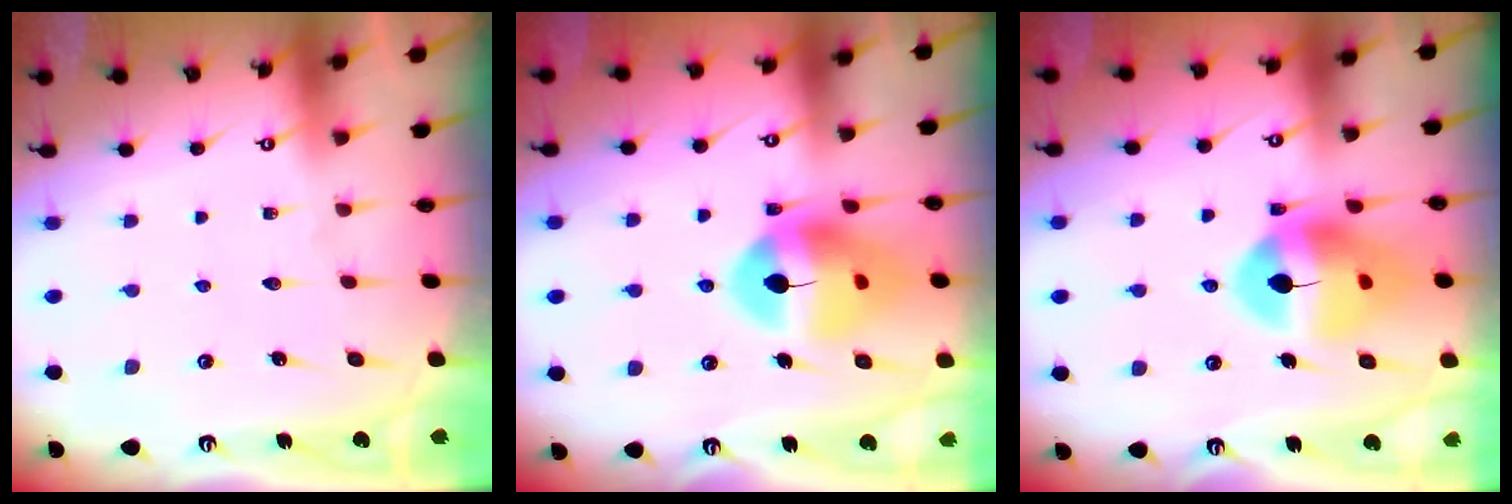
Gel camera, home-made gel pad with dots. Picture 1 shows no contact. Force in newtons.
{"total": 14.9, "press": 14.8, "slide": 1.4}
{"total": 14.9, "press": 14.8, "slide": 1.4}